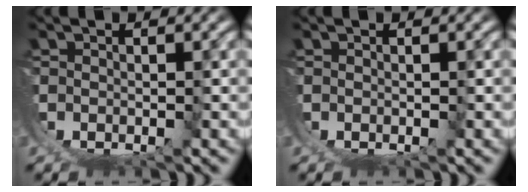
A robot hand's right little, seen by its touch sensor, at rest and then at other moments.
{"total": 0.0}